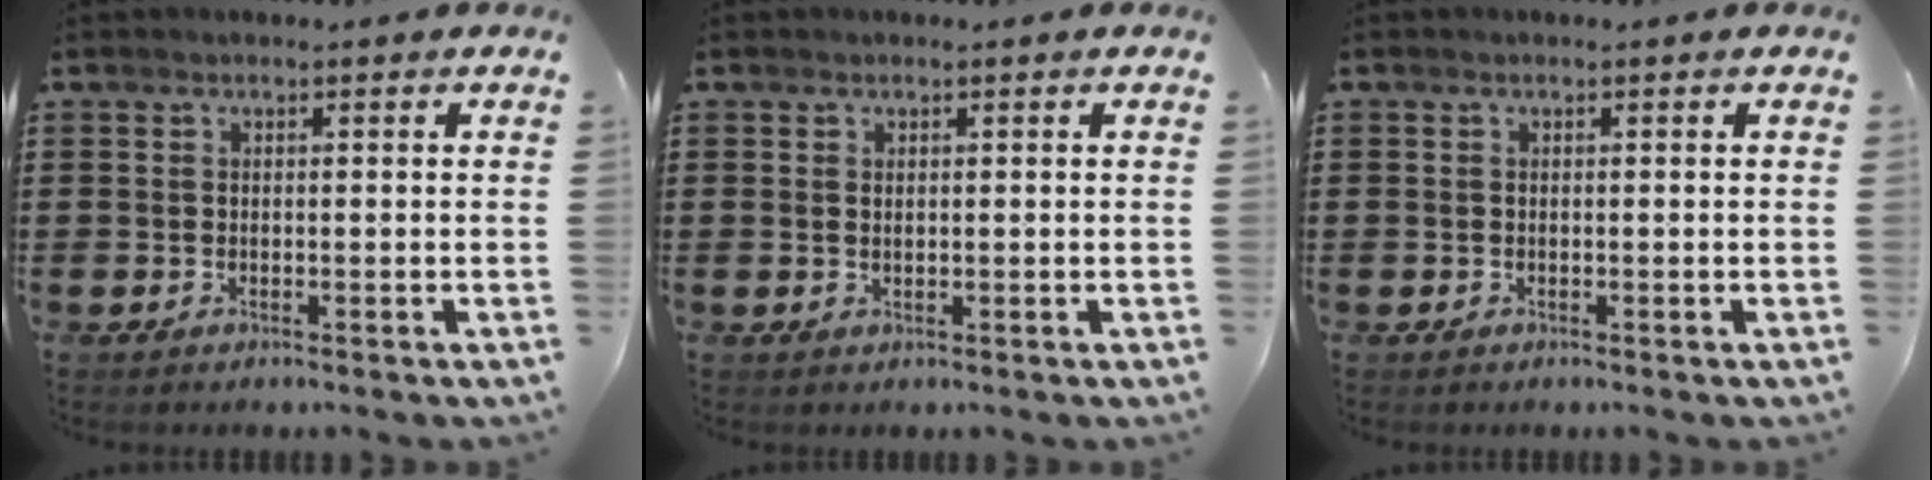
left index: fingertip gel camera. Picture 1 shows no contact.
{"total": 0.6, "force": [0.3, 0.3, 0.5], "torque": [-0.011, 0.002, 0.006]}
{"total": 0.0}